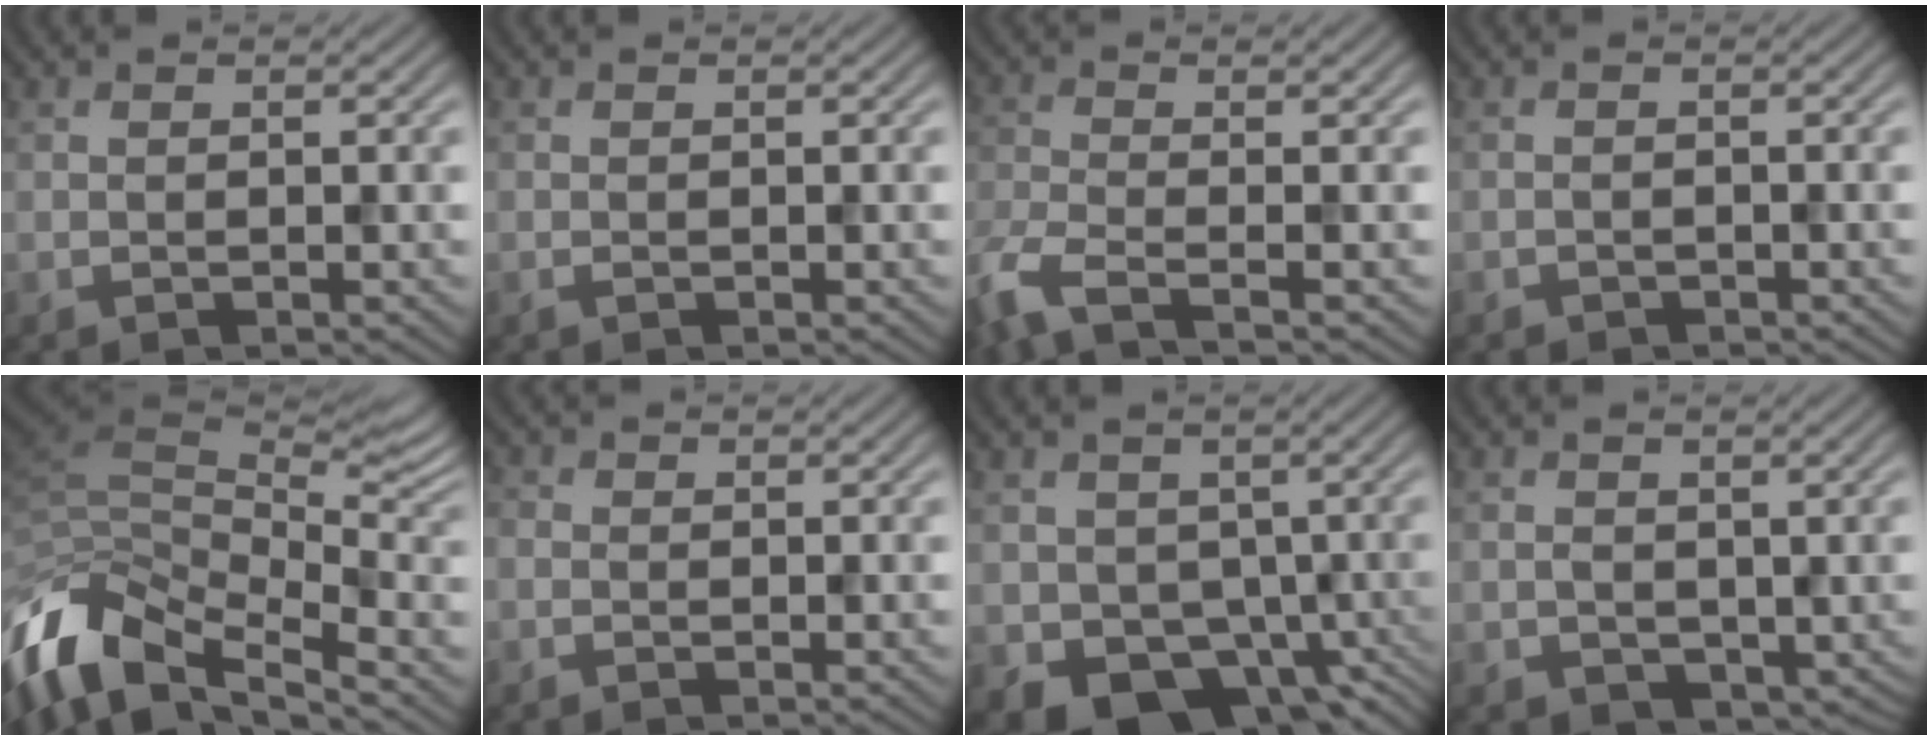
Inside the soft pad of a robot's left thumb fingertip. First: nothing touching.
{"total": 0.0}
{"total": 5.2, "force": [-2.8, 1.5, 4.1], "torque": [-0.074, -0.013, -0.066]}
{"total": 0.6, "force": [-0.5, 0.0, -0.3], "torque": [0.010, -0.002, -0.007]}
{"total": 12.5, "force": [-2.4, 7.1, 10.0], "torque": [-0.242, -0.020, -0.031]}
{"total": 0.7, "force": [-0.4, 0.6, 0.3], "torque": [-0.009, -0.004, -0.010]}
{"total": 7.6, "force": [-2.2, 6.2, 3.9], "torque": [-0.066, -0.036, -0.029]}
{"total": 2.0, "force": [-0.2, 1.7, 1.0], "torque": [-0.018, -0.013, 0.008]}